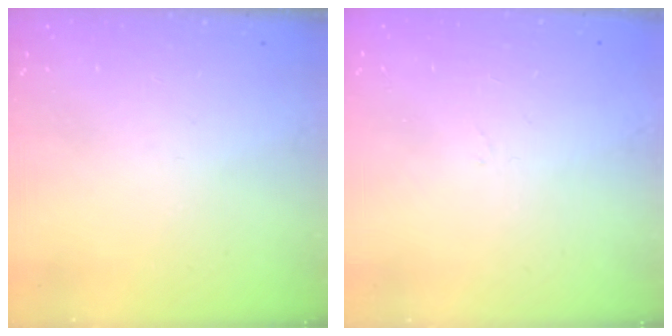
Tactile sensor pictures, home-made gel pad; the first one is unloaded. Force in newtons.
{"total": 0.9, "press": 0.9, "slide": 0.2}